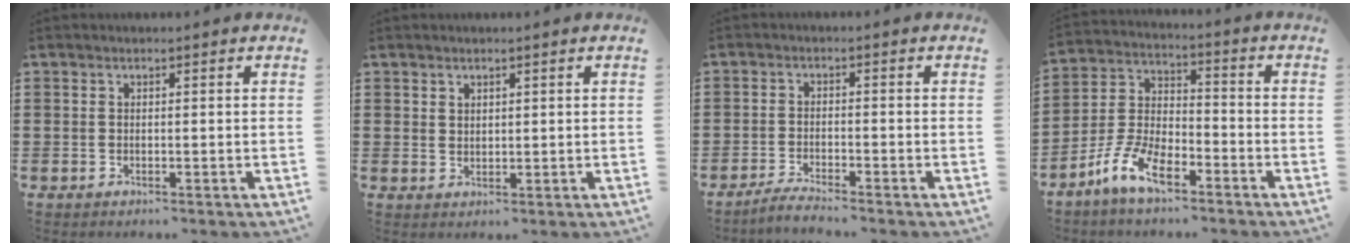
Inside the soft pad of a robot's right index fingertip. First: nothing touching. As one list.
[{"total": 1.6, "force": [1.3, 0.8, 0.2], "torque": [-0.005, 0.003, 0.027]}, {"total": 2.3, "force": [-2.2, -0.2, 0.6], "torque": [-0.012, 0.005, -0.043]}, {"total": 8.1, "force": [-5.5, 3.1, 5.0], "torque": [-0.132, 0.001, -0.111]}]